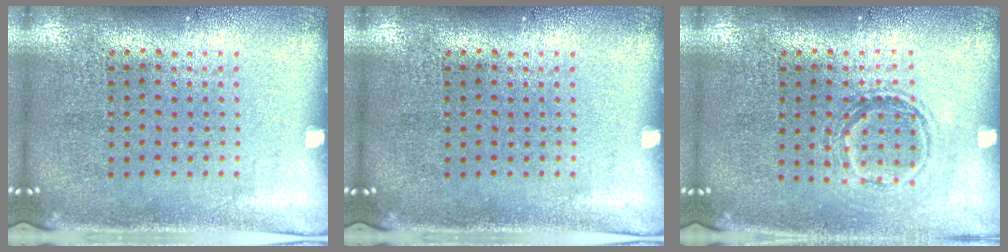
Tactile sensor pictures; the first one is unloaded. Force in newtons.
{"total": 0.0}
{"total": 1.2, "press": 1.0, "slide": 0.6}